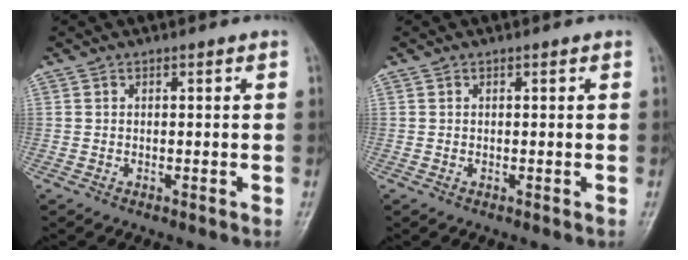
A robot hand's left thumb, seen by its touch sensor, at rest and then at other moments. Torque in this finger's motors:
{"motor_torque": [-0.20, 0.11, 0.06, -0.04, 0.00]}